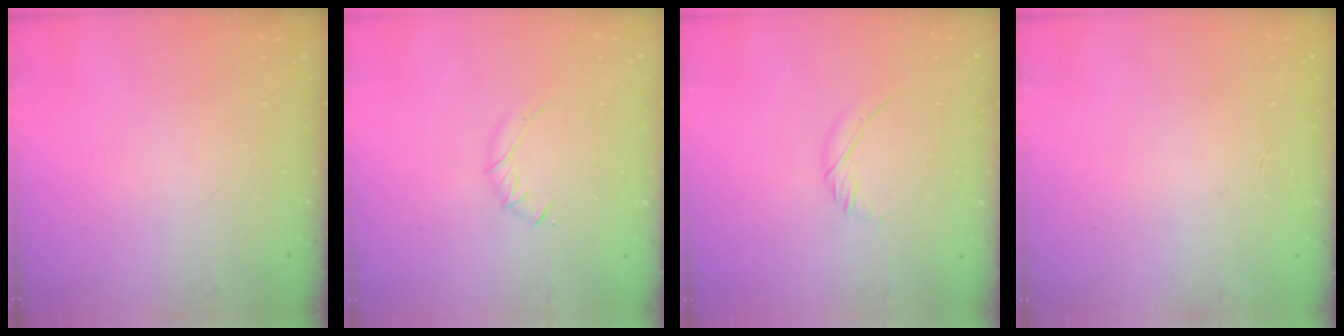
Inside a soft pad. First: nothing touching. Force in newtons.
{"total": 3.3, "press": 3.2, "slide": 0.8}
{"total": 5.4, "press": 5.3, "slide": 0.6}
{"total": 0.0}